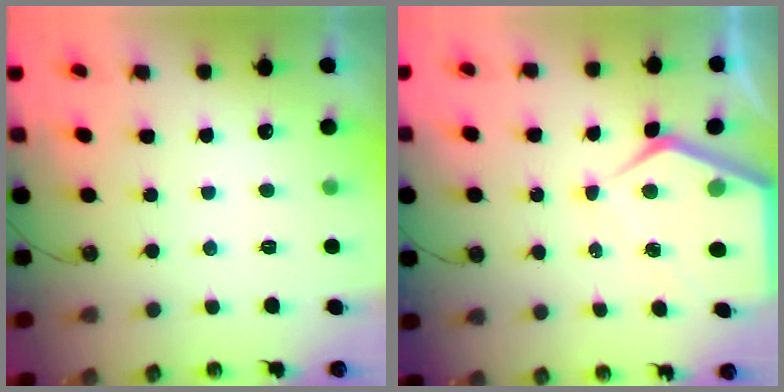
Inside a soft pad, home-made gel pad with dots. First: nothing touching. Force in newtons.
{"total": 9.3, "press": 9.2, "slide": 0.7}